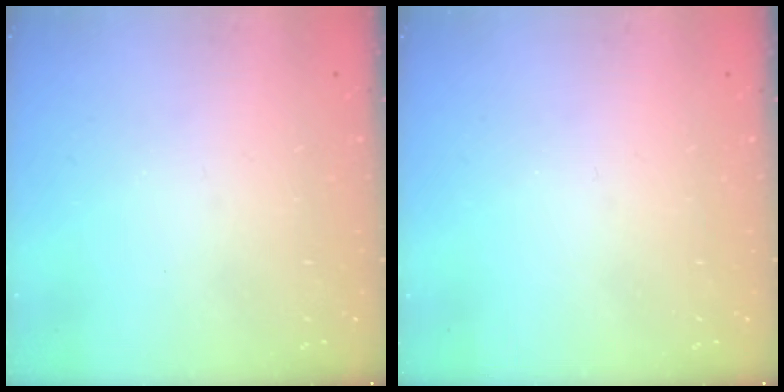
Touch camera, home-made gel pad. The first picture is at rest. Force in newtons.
{"total": 0.0}